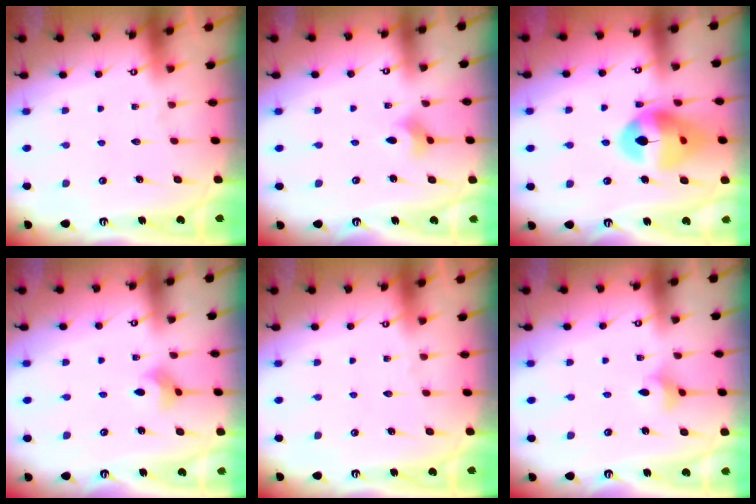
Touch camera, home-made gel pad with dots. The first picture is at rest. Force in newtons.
{"total": 3.2, "press": 3.1, "slide": 0.6}
{"total": 15.7, "press": 15.6, "slide": 1.8}
{"total": 3.6, "press": 3.6, "slide": 0.4}
{"total": 0.0}
{"total": 3.1, "press": 3.1, "slide": 0.4}